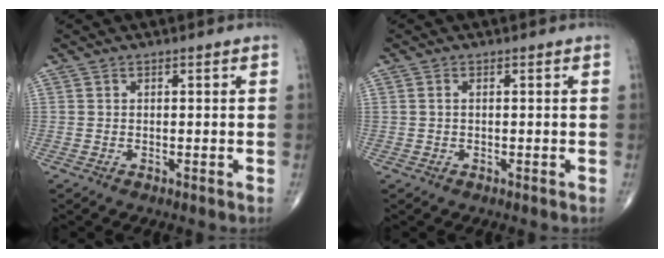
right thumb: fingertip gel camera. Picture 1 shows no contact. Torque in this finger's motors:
{"motor_torque": [0.06, -0.50, 0.04, 0.09, -0.05]}